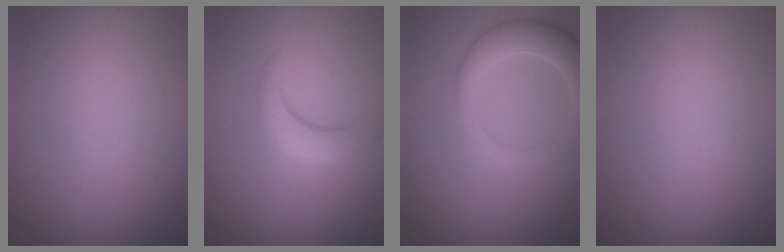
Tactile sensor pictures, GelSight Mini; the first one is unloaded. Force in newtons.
{"total": 3.2, "press": 3.2, "slide": 0.2}
{"total": 4.6, "press": 4.6, "slide": 0.4}
{"total": 0.0}